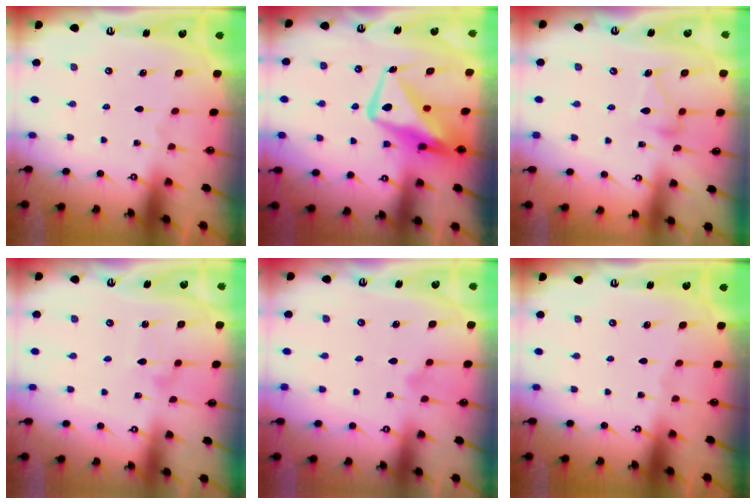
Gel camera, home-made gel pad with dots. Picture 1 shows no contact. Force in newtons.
{"total": 14.2, "press": 14.0, "slide": 2.0}
{"total": 9.5, "press": 9.4, "slide": 0.5}
{"total": 4.6, "press": 4.6, "slide": 0.4}
{"total": 6.8, "press": 6.5, "slide": 1.8}
{"total": 0.0}